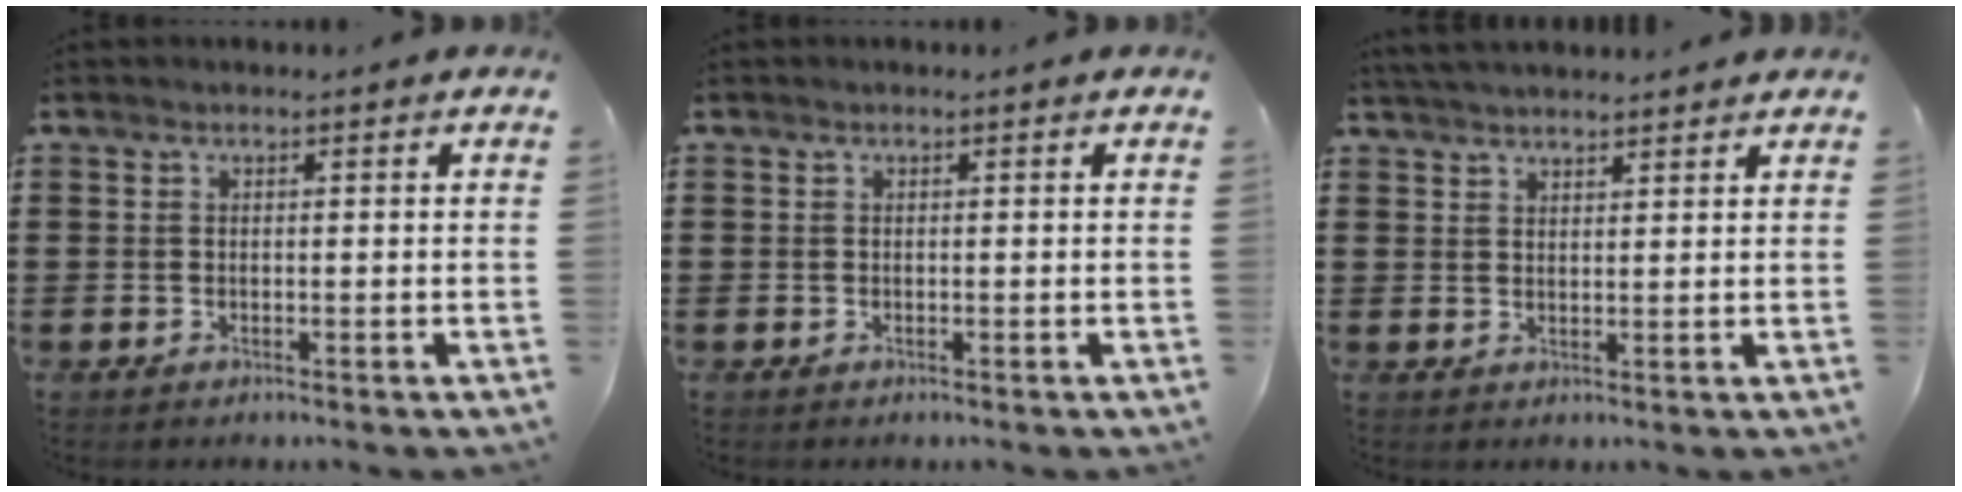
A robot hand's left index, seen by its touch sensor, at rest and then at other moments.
{"total": 0.0}
{"total": 3.3, "force": [3.2, 0.1, 0.8], "torque": [-0.023, -0.003, 0.062]}